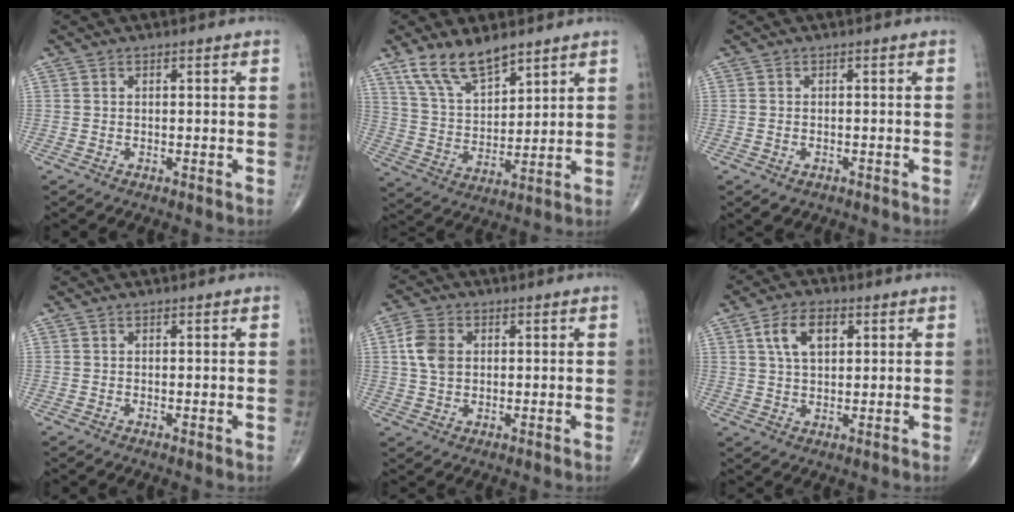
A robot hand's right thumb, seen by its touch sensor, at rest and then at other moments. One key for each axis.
{"total": 11.5, "fx": 8.2, "fy": 4.7, "fz": 6.4, "tx": -0.104, "ty": -0.041, "tz": 0.168}
{"total": 1.6, "fx": -0.8, "fy": 1.2, "fz": 0.8, "tx": -0.007, "ty": 0.006, "tz": -0.003}
{"total": 0.0}
{"total": 6.2, "fx": 1.2, "fy": 4.5, "fz": 4.0, "tx": -0.071, "ty": 0.002, "tz": 0.018}
{"total": 7.5, "fx": 2.7, "fy": 4.2, "fz": 5.5, "tx": -0.087, "ty": -0.001, "tz": 0.049}